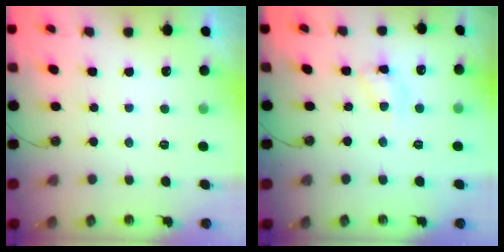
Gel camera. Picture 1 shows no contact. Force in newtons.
{"total": 8.6, "press": 8.6, "slide": 0.7}